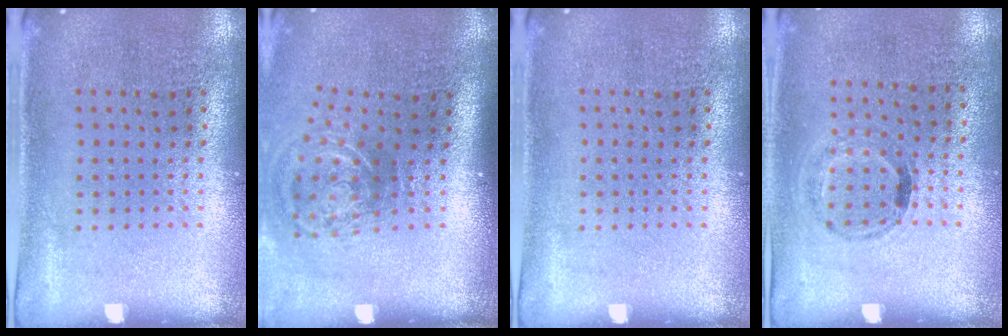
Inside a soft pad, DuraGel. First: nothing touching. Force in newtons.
{"total": 2.2, "press": 1.4, "slide": 1.7}
{"total": 0.0}
{"total": 1.1, "press": 0.7, "slide": 0.8}